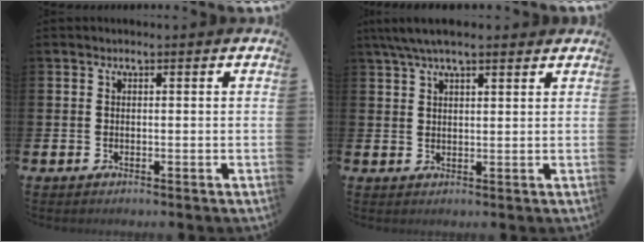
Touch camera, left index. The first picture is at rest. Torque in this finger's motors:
{"motor_torque": [1.07, -1.07, 0.80, 0.21]}